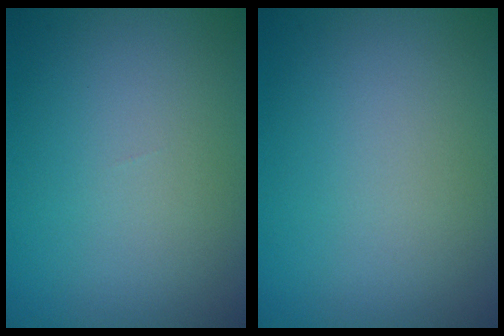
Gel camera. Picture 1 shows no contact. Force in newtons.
{"total": 0.0}